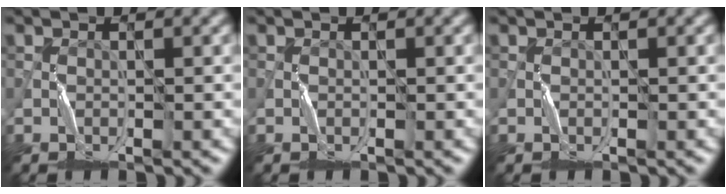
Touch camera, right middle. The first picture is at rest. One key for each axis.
{"total": 0.0}
{"total": 0.0}